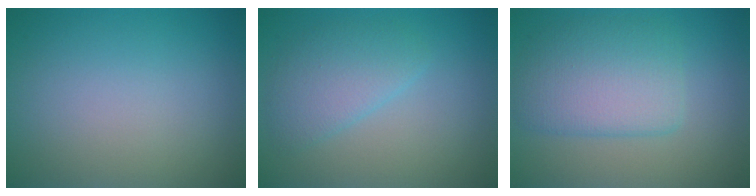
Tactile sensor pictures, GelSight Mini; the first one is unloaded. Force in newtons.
{"total": 3.1, "press": 3.1, "slide": 0.1}
{"total": 4.9, "press": 4.9, "slide": 0.2}